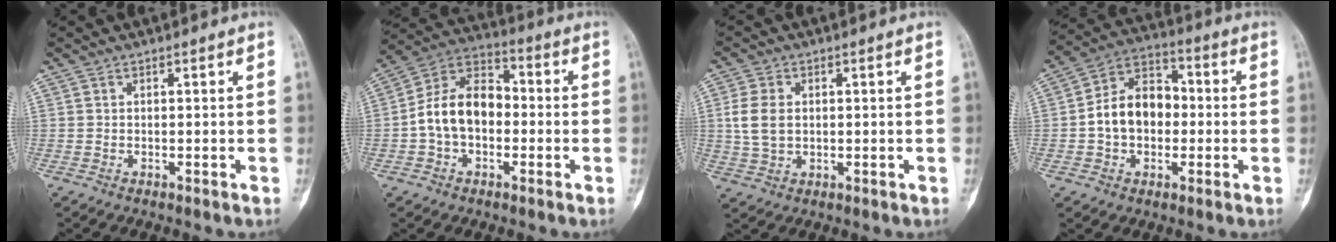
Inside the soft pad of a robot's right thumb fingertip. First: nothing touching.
{"total": 12.9, "force": [-1.4, 8.9, 9.2], "torque": [-0.151, 0.041, -0.038]}
{"total": 6.4, "force": [0.8, 4.5, 4.5], "torque": [-0.093, 0.000, 0.019]}
{"total": 11.9, "force": [-0.8, 8.8, 8.0], "torque": [-0.112, 0.036, -0.024]}